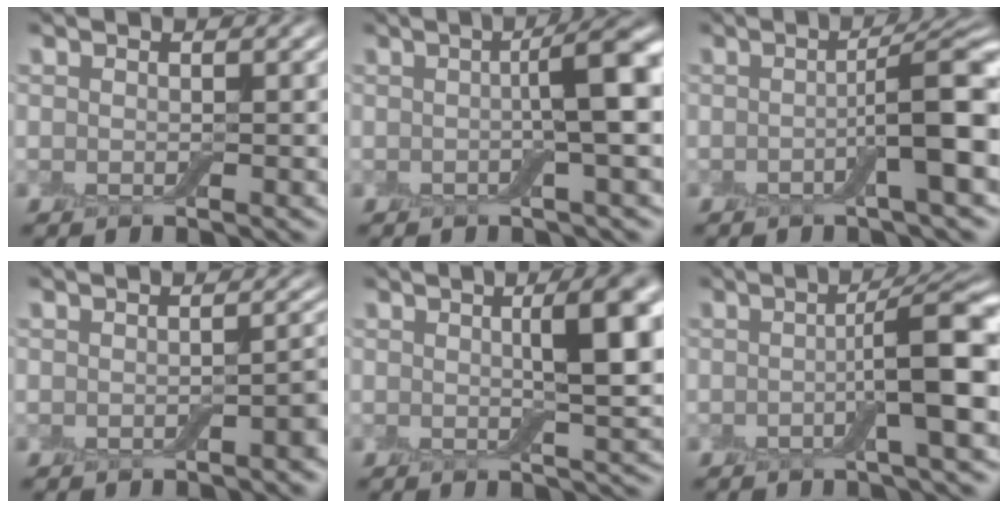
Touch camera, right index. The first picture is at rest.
{"total": 5.8, "force": [0.4, 1.0, 5.7], "torque": [-0.074, 0.013, 0.000]}
{"total": 5.9, "force": [-0.8, 0.9, 5.8], "torque": [-0.083, 0.013, -0.020]}
{"total": 1.6, "force": [-0.7, 0.4, 1.3], "torque": [-0.018, 0.004, -0.009]}
{"total": 6.5, "force": [1.4, 1.5, 6.1], "torque": [-0.072, 0.009, 0.018]}
{"total": 6.8, "force": [-0.4, 1.1, 6.7], "torque": [-0.094, 0.013, -0.013]}